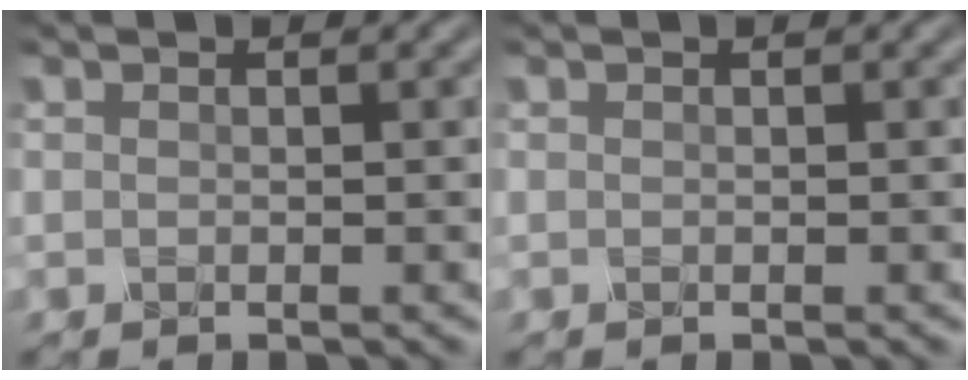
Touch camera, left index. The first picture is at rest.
{"total": 0.0}